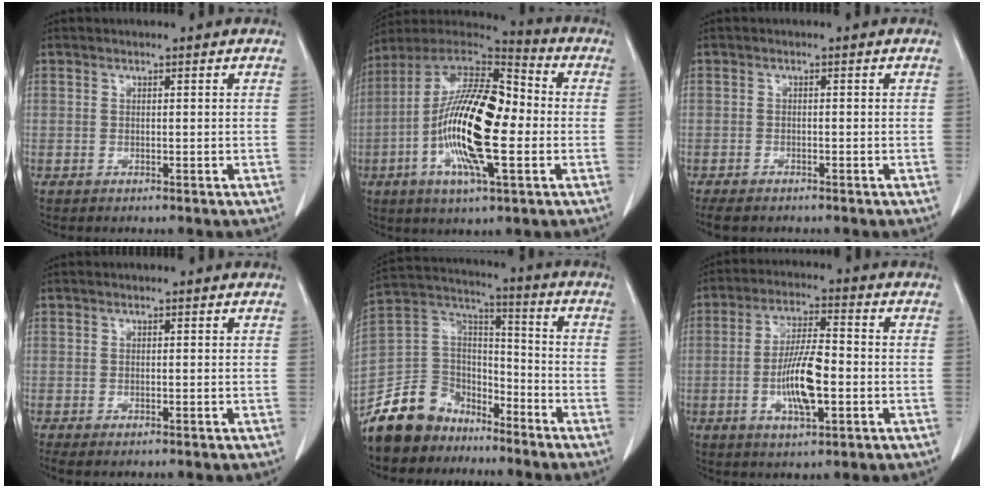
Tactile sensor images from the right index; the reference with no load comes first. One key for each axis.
{"total": 20.9, "fx": -2.8, "fy": 5.6, "fz": 20.0, "tx": -0.394, "ty": 0.009, "tz": -0.054}
{"total": 5.2, "fx": -4.0, "fy": 2.2, "fz": 2.5, "tx": -0.044, "ty": -0.008, "tz": -0.061}
{"total": 2.3, "fx": -1.1, "fy": 1.2, "fz": 1.7, "tx": -0.044, "ty": -0.001, "tz": -0.016}
{"total": 14.0, "fx": -10.7, "fy": 8.2, "fz": 3.5, "tx": -0.086, "ty": 0.052, "tz": -0.198}
{"total": 10.3, "fx": -2.2, "fy": 2.8, "fz": 9.7, "tx": -0.189, "ty": 0.002, "tz": -0.035}